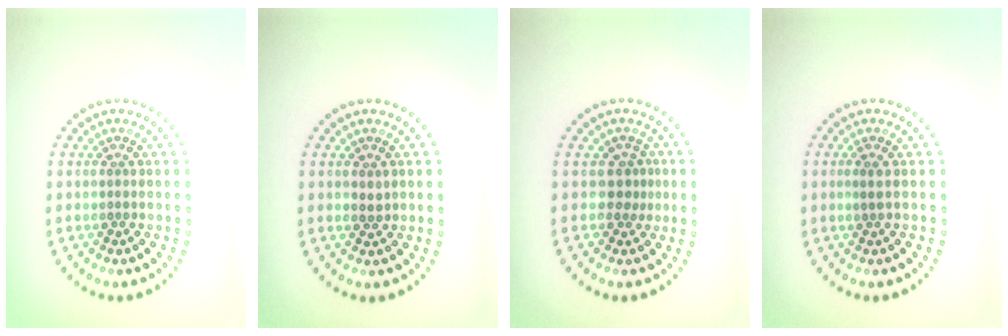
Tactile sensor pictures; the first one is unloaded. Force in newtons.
{"total": 0.7, "press": 0.7, "slide": 0.1}
{"total": 1.8, "press": 1.4, "slide": 1.2}
{"total": 0.8, "press": 0.7, "slide": 0.4}